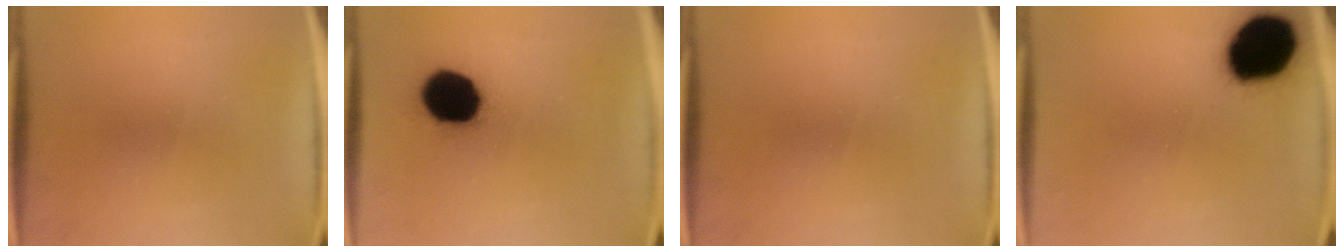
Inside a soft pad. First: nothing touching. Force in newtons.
{"total": 18.0}
{"total": 0.0}
{"total": 19.5}